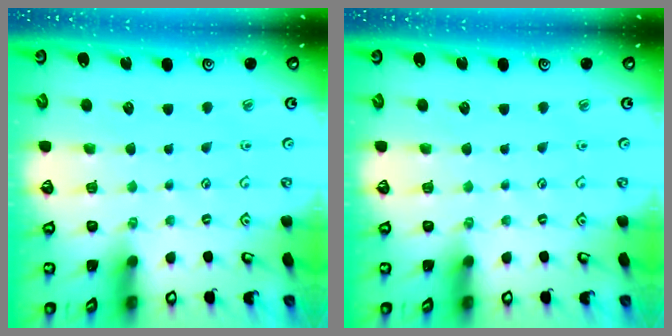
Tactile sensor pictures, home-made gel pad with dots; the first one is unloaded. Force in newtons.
{"total": 0.0}